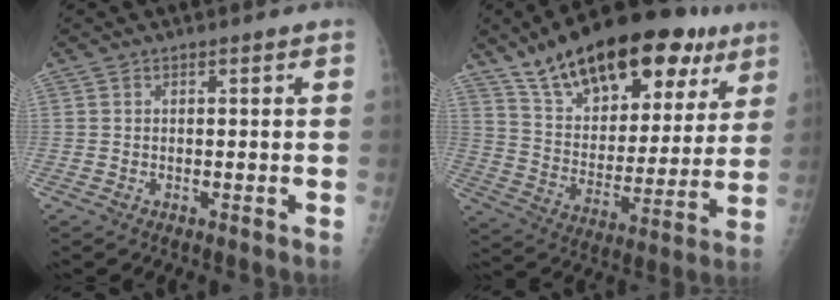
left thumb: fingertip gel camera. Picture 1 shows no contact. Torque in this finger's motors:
{"motor_torque": [1.41, 1.45, 1.45, -1.31, 0.37]}